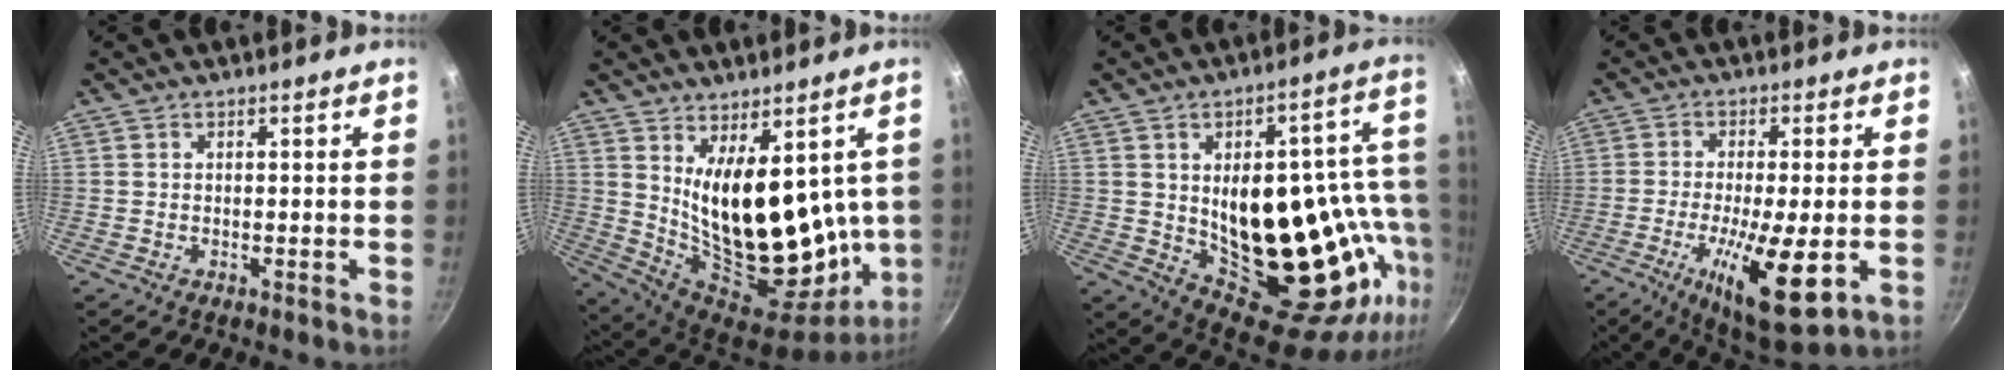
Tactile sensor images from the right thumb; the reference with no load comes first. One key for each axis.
{"total": 22.5, "fx": 4.5, "fy": 11.5, "fz": 18.8, "tx": -0.253, "ty": -0.076, "tz": 0.110}
{"total": 27.0, "fx": -1.7, "fy": 13.9, "fz": 23.1, "tx": -0.251, "ty": -0.006, "tz": 0.005}
{"total": 14.7, "fx": -4.3, "fy": 3.9, "fz": 13.6, "tx": -0.229, "ty": -0.004, "tz": -0.068}